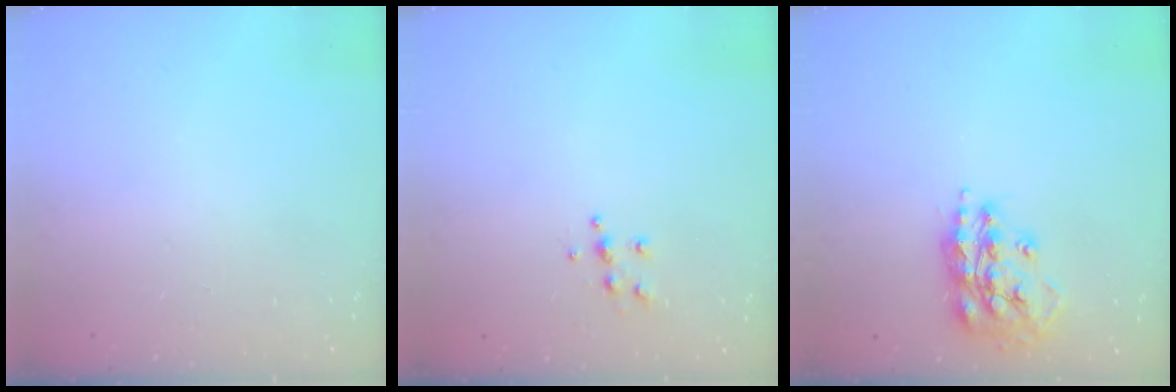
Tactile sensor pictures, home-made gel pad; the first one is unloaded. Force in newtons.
{"total": 5.7, "press": 5.7, "slide": 0.6}
{"total": 17.4, "press": 17.4, "slide": 1.4}